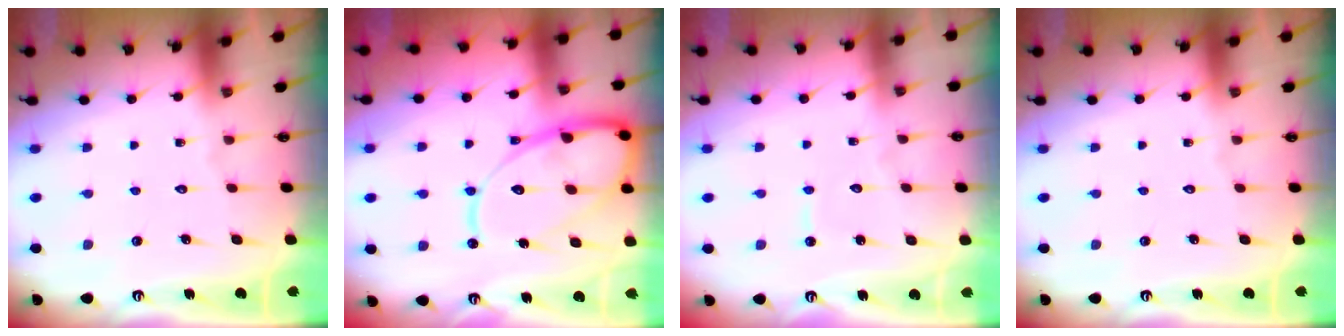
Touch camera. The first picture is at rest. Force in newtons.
{"total": 17.7, "press": 17.6, "slide": 1.8}
{"total": 4.3, "press": 4.3, "slide": 0.4}
{"total": 0.0}